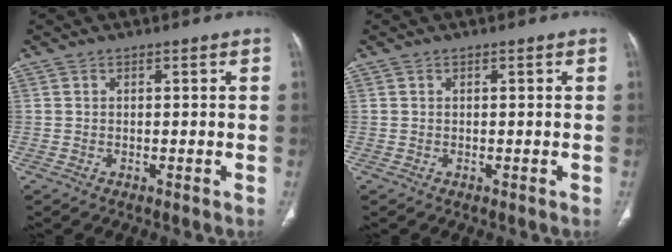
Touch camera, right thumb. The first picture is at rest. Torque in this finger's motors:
{"motor_torque": [-0.02, 0.05, -0.10, -0.01, 0.03]}